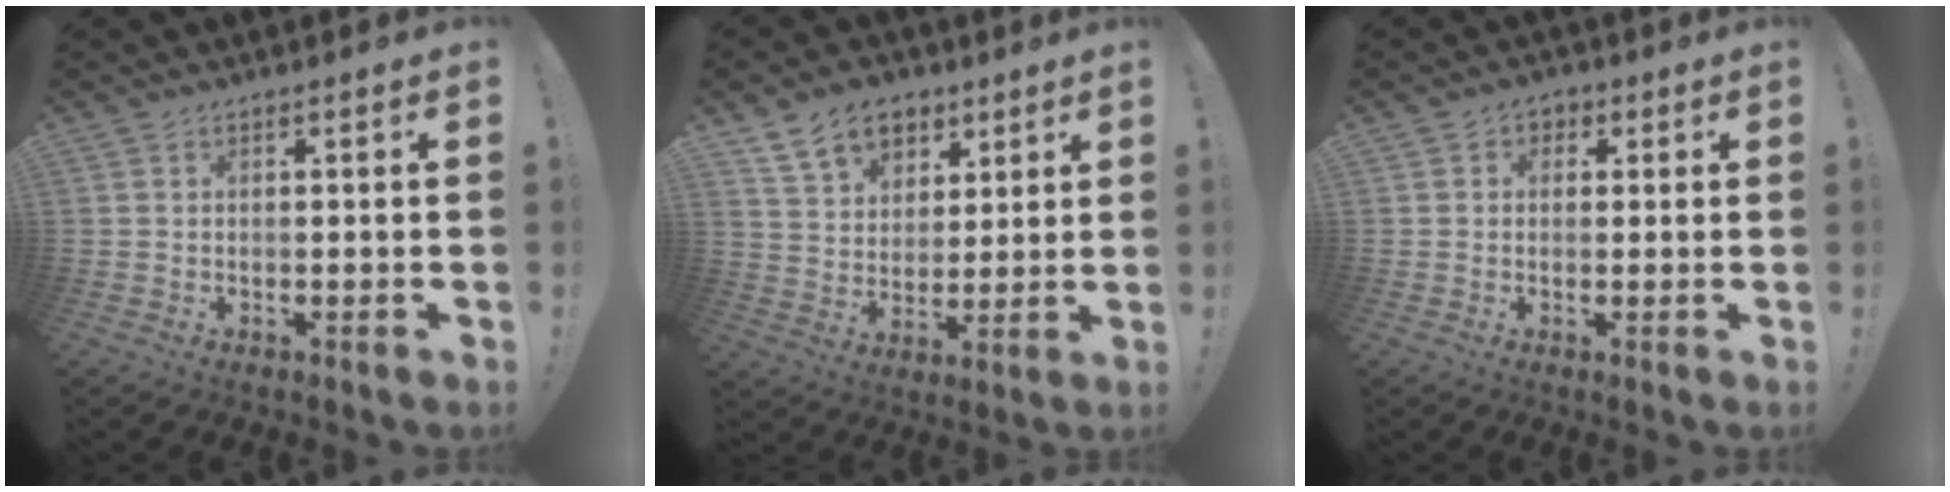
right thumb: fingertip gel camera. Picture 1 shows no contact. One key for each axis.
{"total": 13.0, "fx": 7.5, "fy": 9.3, "fz": 5.2, "tx": -0.073, "ty": -0.040, "tz": 0.143}
{"total": 2.8, "fx": -0.1, "fy": 2.6, "fz": 1.0, "tx": -0.009, "ty": 0.005, "tz": -0.002}